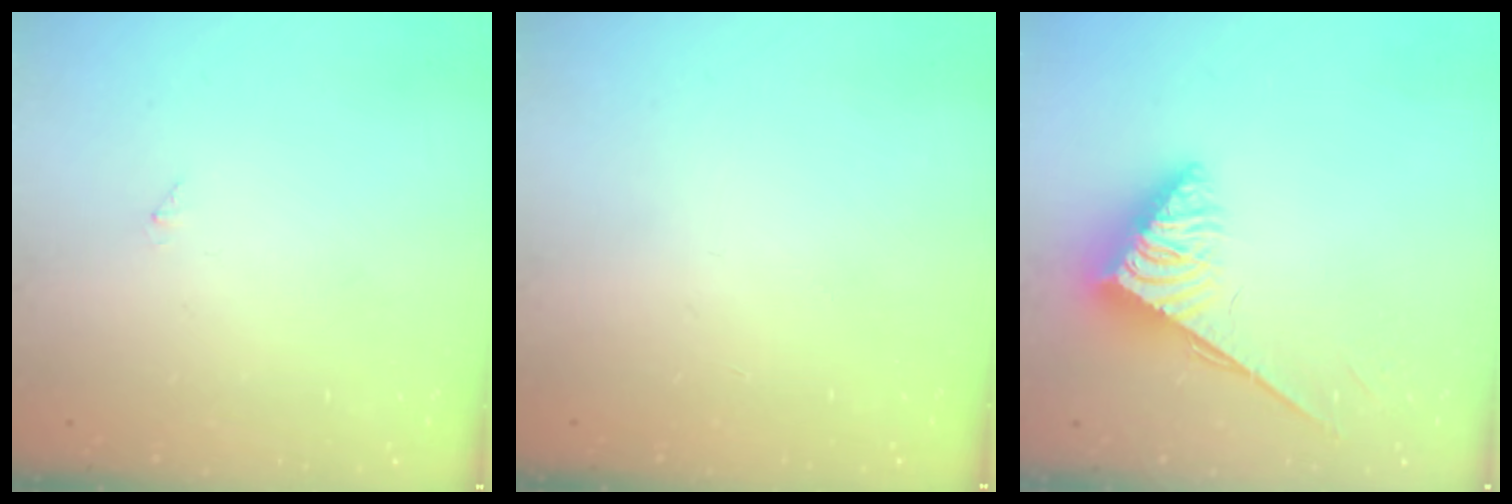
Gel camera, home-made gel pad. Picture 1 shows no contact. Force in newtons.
{"total": 0.0}
{"total": 3.7, "press": 3.6, "slide": 0.6}